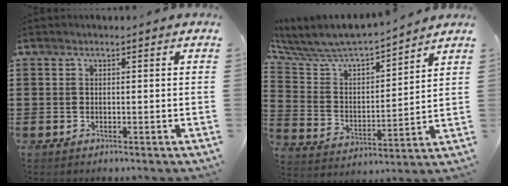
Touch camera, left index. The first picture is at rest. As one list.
[{"total": 6.2, "force": [5.8, 1.3, 1.7], "torque": [-0.066, -0.047, 0.094]}]